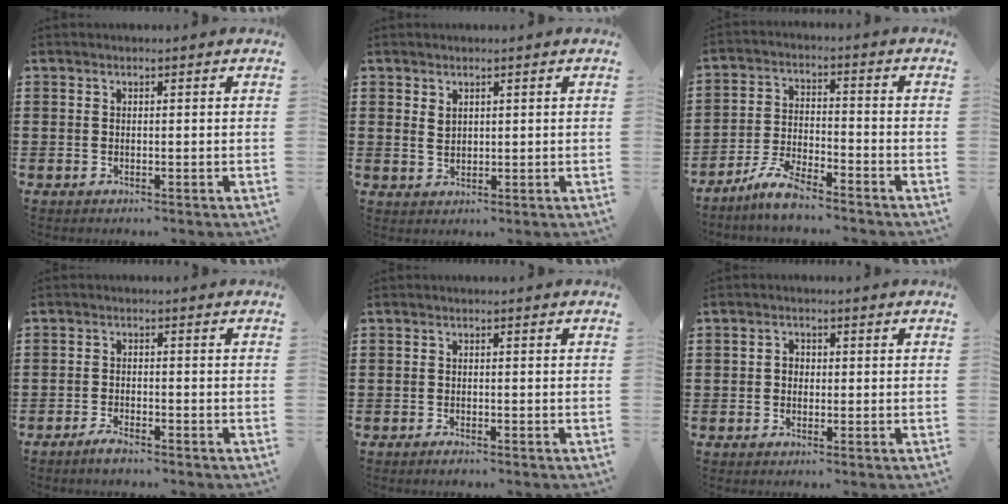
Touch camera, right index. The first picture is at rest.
{"total": 1.9, "force": [1.1, 1.2, 0.8], "torque": [-0.019, 0.005, 0.022]}
{"total": 5.9, "force": [-5.3, 0.9, 2.6], "torque": [-0.070, -0.003, -0.106]}
{"total": 2.1, "force": [-1.9, 0.3, 0.7], "torque": [-0.014, 0.005, -0.038]}
{"total": 0.9, "force": [-0.8, 0.2, 0.2], "torque": [-0.007, -0.002, -0.016]}
{"total": 1.5, "force": [-0.3, 1.2, 0.7], "torque": [-0.015, 0.005, -0.008]}